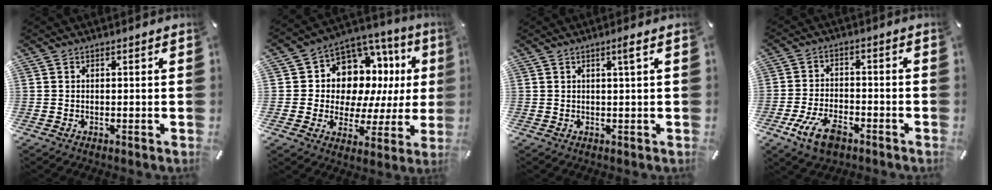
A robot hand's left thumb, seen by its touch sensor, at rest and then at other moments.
{"total": 11.1, "force": [5.3, 8.8, 4.3], "torque": [-0.069, -0.067, 0.103]}
{"total": 2.3, "force": [1.0, -0.1, 2.1], "torque": [-0.041, -0.001, 0.015]}
{"total": 9.3, "force": [-4.9, 5.0, 6.1], "torque": [-0.128, 0.016, -0.089]}